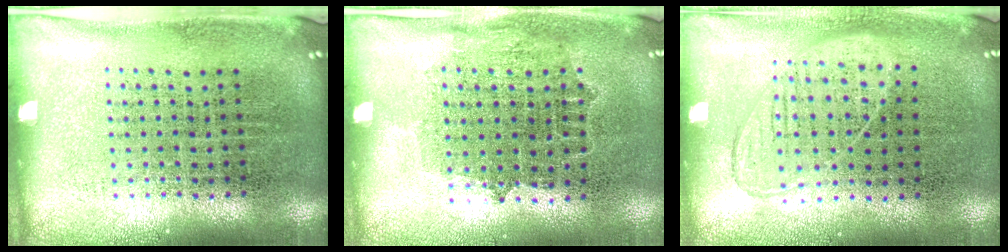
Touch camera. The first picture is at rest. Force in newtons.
{"total": 0.8, "press": 0.8, "slide": 0.3}
{"total": 1.0, "press": 0.9, "slide": 0.4}